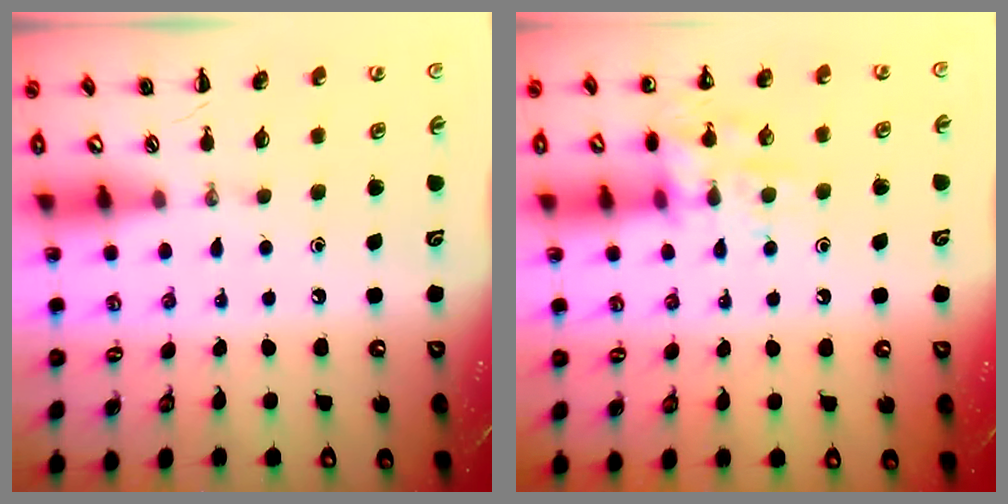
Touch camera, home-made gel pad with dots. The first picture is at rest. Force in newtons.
{"total": 12.6, "press": 12.6, "slide": 0.9}